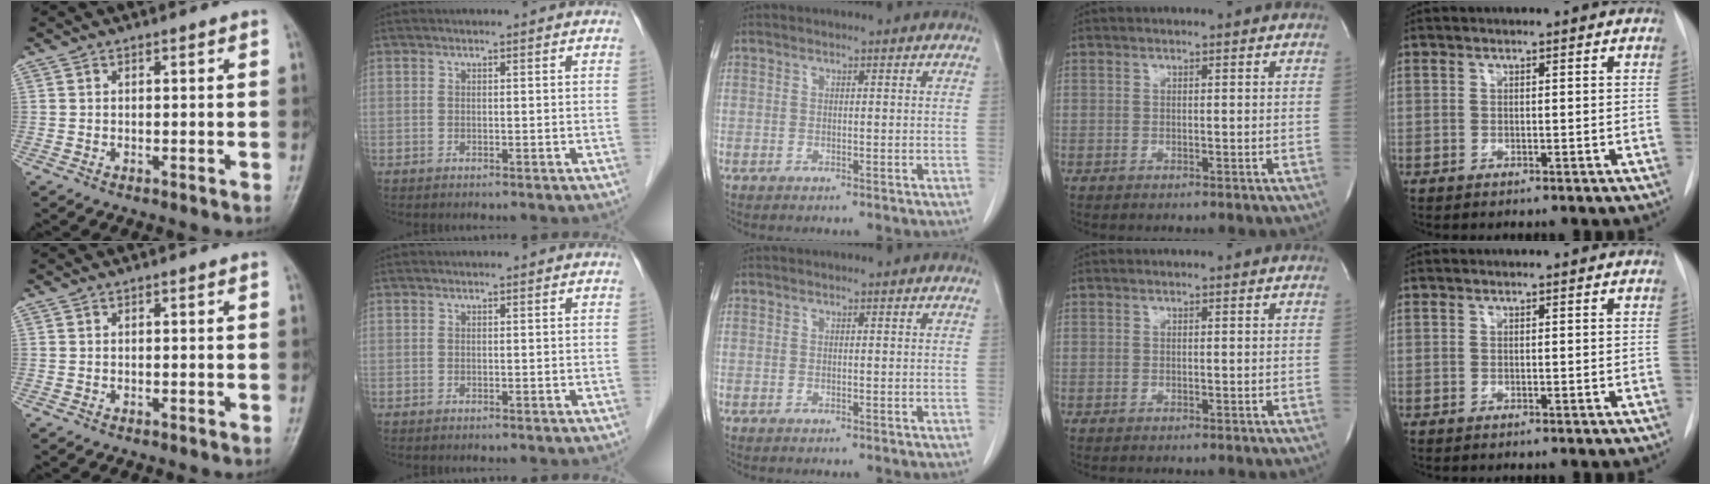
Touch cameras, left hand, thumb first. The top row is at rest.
{}